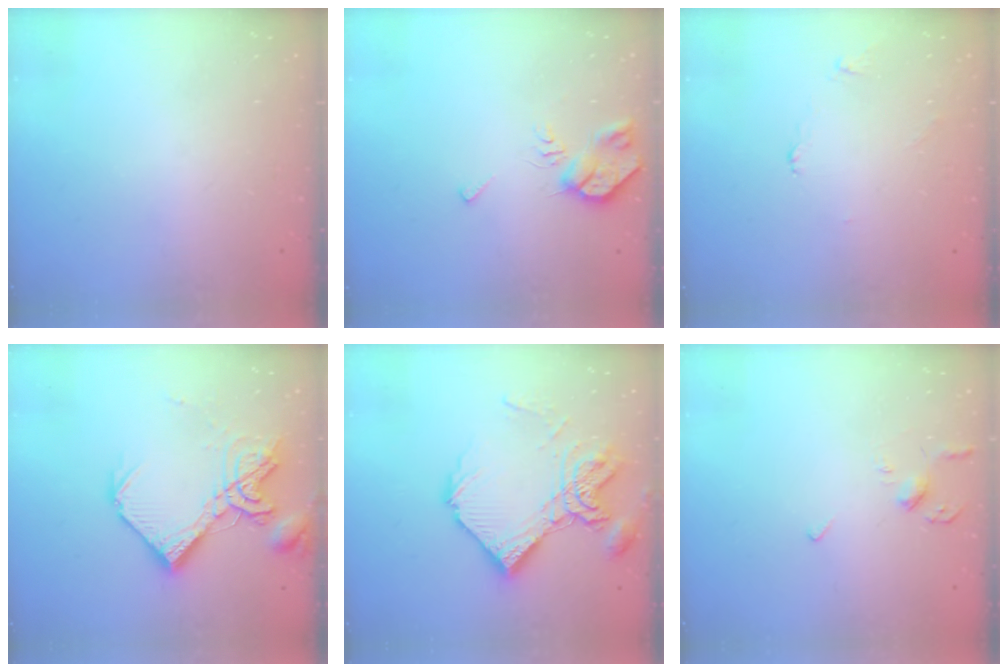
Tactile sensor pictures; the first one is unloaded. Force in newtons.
{"total": 7.4, "press": 7.4, "slide": 1.1}
{"total": 1.9, "press": 1.8, "slide": 0.3}
{"total": 15.0, "press": 14.9, "slide": 1.3}
{"total": 15.9, "press": 15.8, "slide": 1.9}
{"total": 3.5, "press": 3.4, "slide": 0.7}